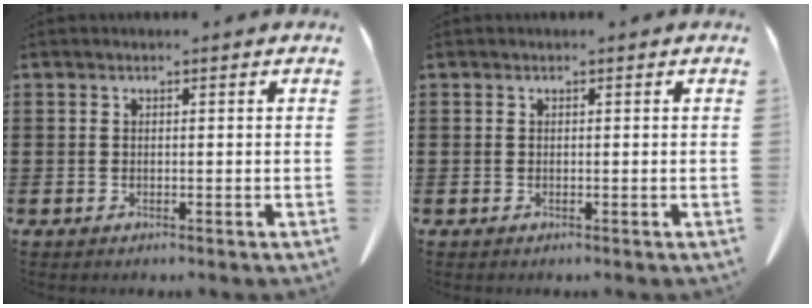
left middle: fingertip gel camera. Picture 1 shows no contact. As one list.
[{"total": 0.0}]